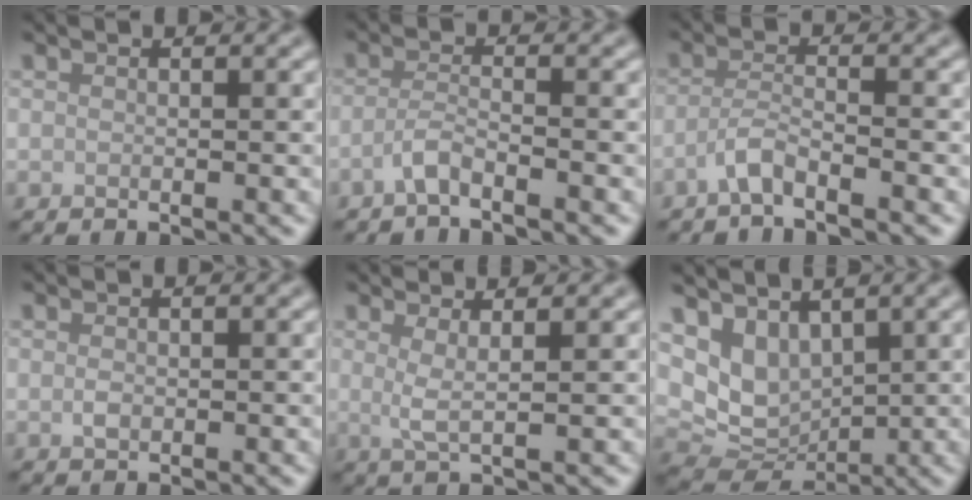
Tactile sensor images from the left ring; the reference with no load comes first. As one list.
[{"total": 2.1, "force": [-1.6, 0.3, 1.3], "torque": [-0.030, -0.001, -0.041]}, {"total": 2.4, "force": [-1.9, 0.3, 1.5], "torque": [-0.035, -0.001, -0.047]}, {"total": 0.8, "force": [-0.3, 0.5, 0.6], "torque": [-0.016, -0.003, -0.005]}, {"total": 2.2, "force": [0.5, 0.6, 2.0], "torque": [-0.034, -0.005, 0.007]}, {"total": 5.4, "force": [2.3, 3.7, 3.3], "torque": [-0.068, -0.014, 0.042]}]